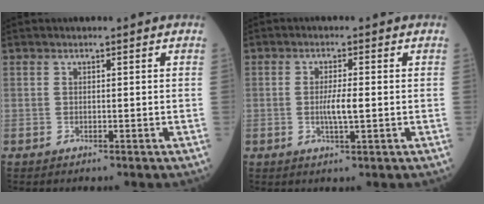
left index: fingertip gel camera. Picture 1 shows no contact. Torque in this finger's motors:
{"motor_torque": [0.67, 0.09, 0.10, 0.04]}